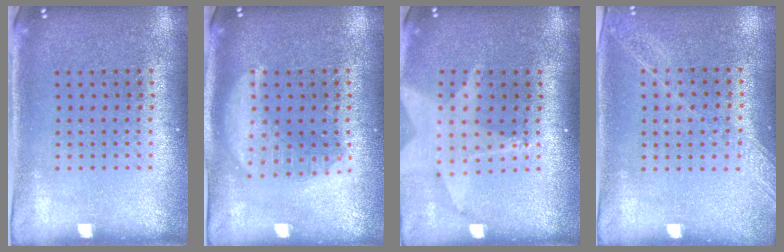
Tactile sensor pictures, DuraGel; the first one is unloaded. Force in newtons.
{"total": 3.1, "press": 3.0, "slide": 0.4}
{"total": 2.0, "press": 1.5, "slide": 1.2}
{"total": 1.3, "press": 1.2, "slide": 0.3}